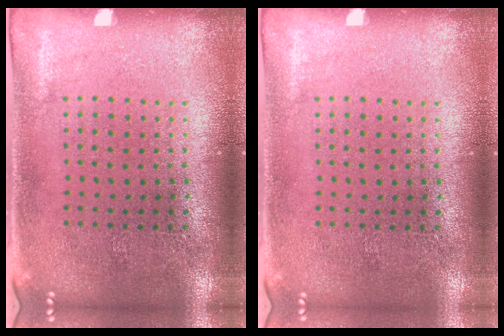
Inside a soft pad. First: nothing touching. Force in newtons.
{"total": 0.0}